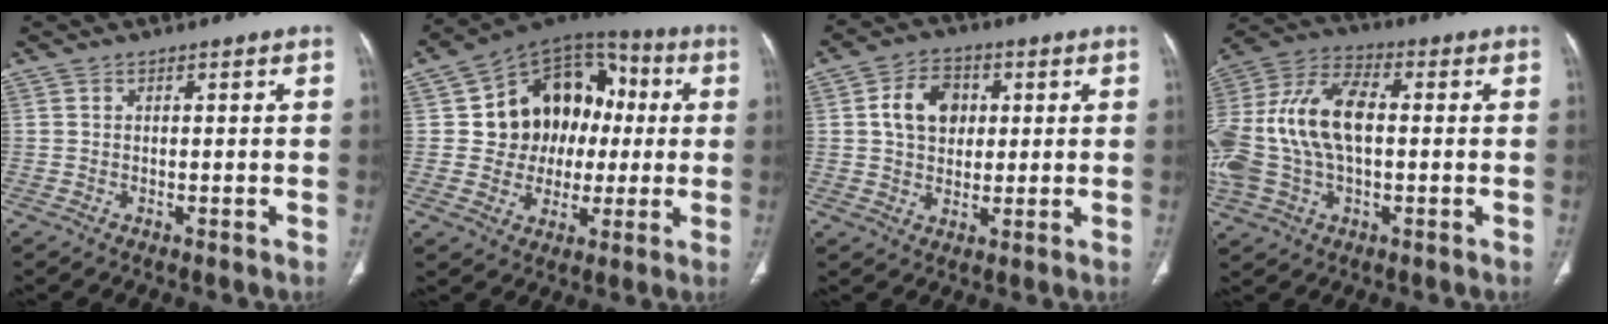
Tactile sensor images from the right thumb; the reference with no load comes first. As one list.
[{"total": 17.3, "force": [1.6, 14.4, 9.4], "torque": [-0.076, 0.030, 0.029]}, {"total": 8.9, "force": [1.9, 6.8, 5.5], "torque": [-0.068, 0.003, 0.029]}, {"total": 20.5, "force": [0.3, 12.0, 16.6], "torque": [-0.374, 0.027, 0.005]}]